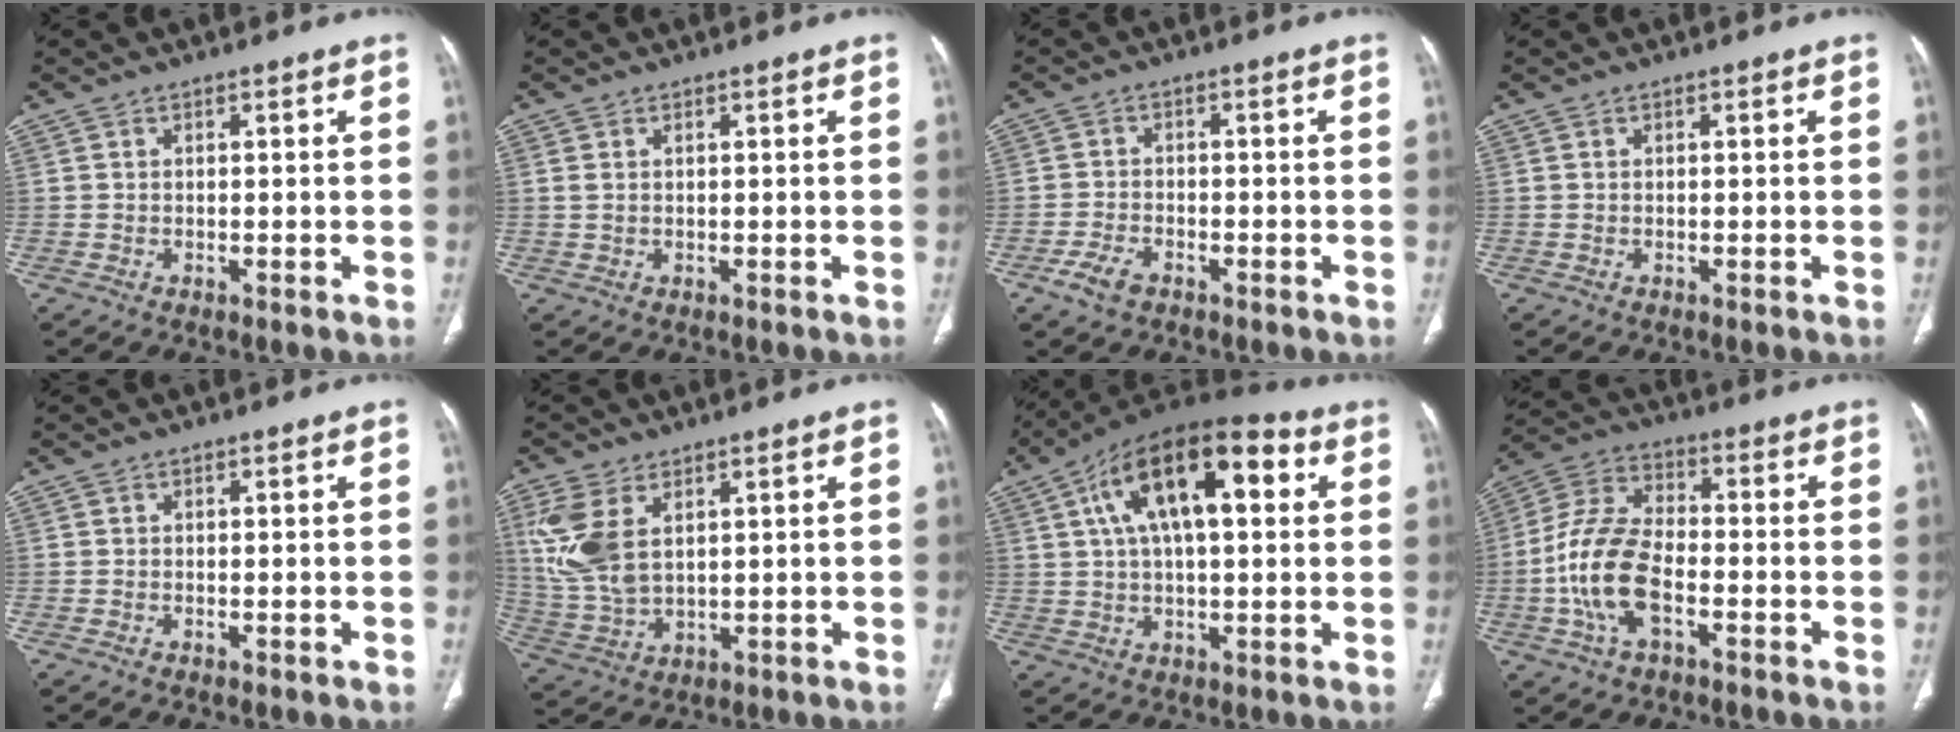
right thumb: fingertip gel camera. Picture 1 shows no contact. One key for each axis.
{"total": 1.1, "fx": 0.4, "fy": 0.6, "fz": 0.9, "tx": -0.028, "ty": 0.012, "tz": 0.017}
{"total": 4.2, "fx": -2.5, "fy": 2.3, "fz": 2.4, "tx": -0.053, "ty": 0.009, "tz": -0.045}
{"total": 0.0}
{"total": 0.0}
{"total": 10.8, "fx": 3.7, "fy": 6.0, "fz": 8.1, "tx": -0.189, "ty": -0.007, "tz": 0.087}
{"total": 20.6, "fx": 6.1, "fy": 9.3, "fz": 17.4, "tx": -0.276, "ty": 0.024, "tz": 0.091}
{"total": 13.5, "fx": -3.7, "fy": 7.2, "fz": 10.8, "tx": -0.224, "ty": 0.028, "tz": -0.075}